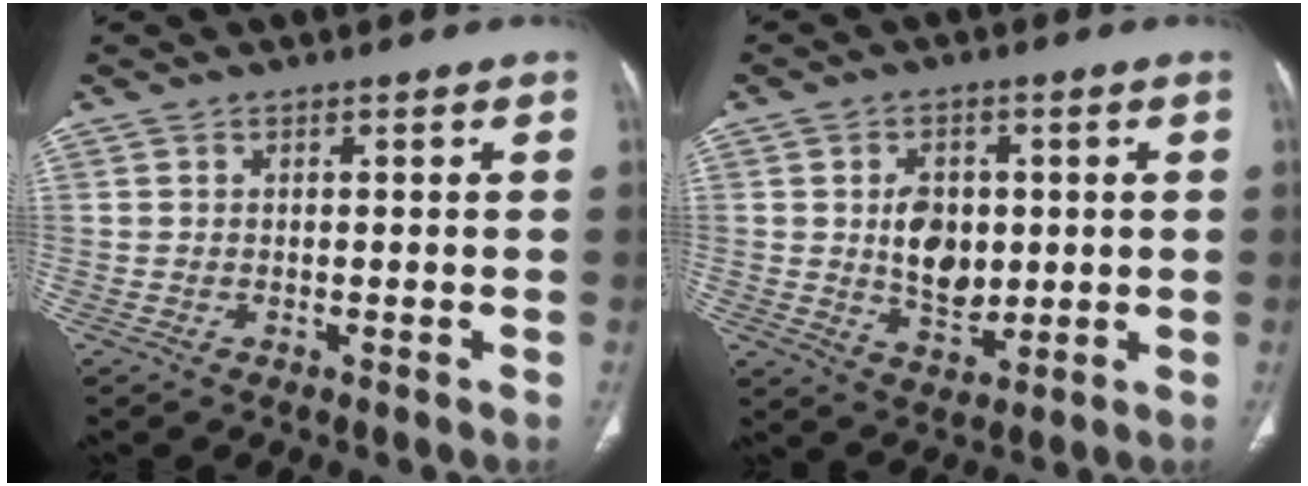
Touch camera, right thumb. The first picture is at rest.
{"total": 8.8, "force": [0.8, 6.2, 6.2], "torque": [-0.070, -0.010, 0.023]}